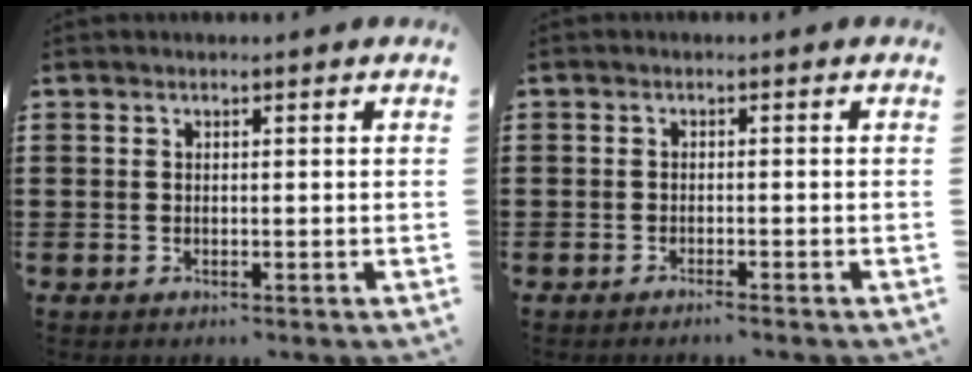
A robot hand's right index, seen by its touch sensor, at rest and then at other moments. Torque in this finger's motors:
{"motor_torque": [1.17, 0.96, -1.05, -0.19]}